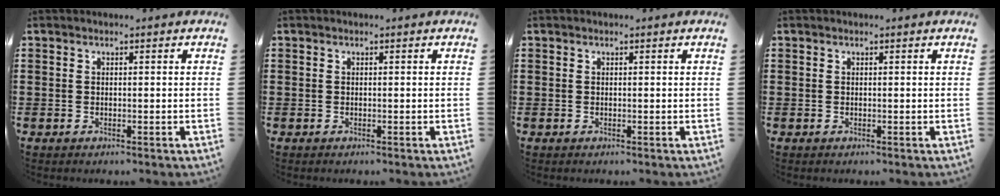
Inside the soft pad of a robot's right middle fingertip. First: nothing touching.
{"total": 0.0}
{"total": 0.0}
{"total": 0.0}